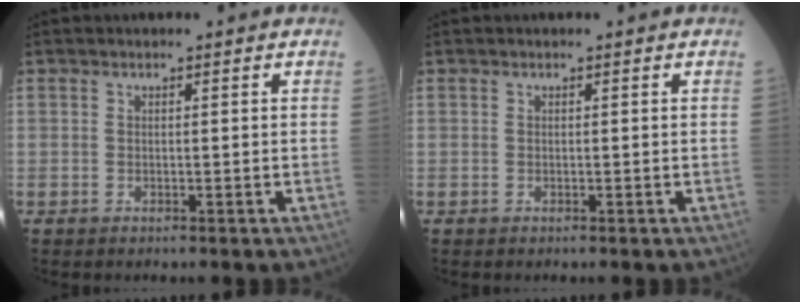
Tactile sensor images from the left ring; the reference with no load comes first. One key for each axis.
{"total": 0.0}